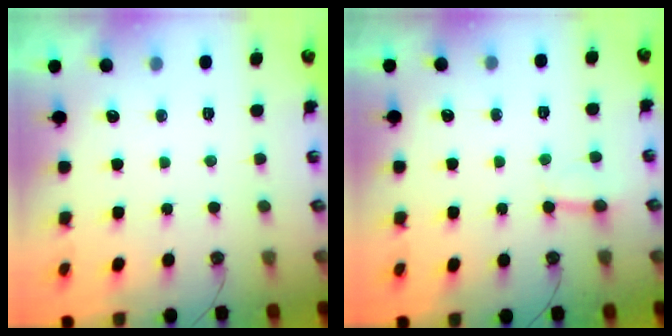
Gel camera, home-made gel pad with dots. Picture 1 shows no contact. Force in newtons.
{"total": 3.0, "press": 3.0, "slide": 0.3}